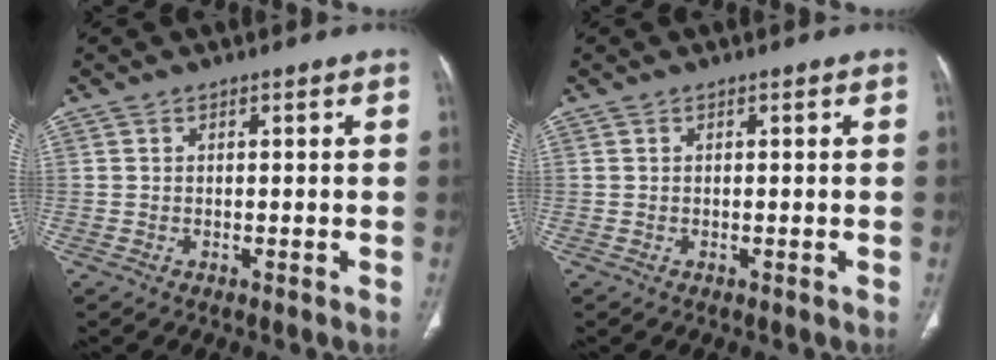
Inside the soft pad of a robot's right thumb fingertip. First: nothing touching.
{"total": 0.0}